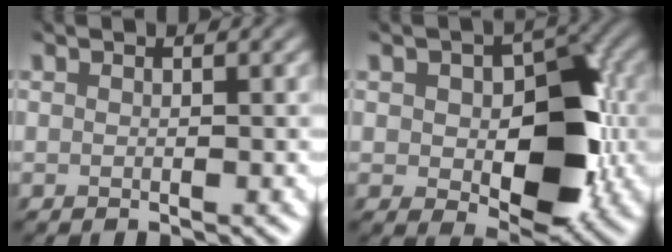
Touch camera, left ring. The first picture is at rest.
{"total": 8.9, "force": [-0.9, 5.5, 7.0], "torque": [-0.111, -0.005, -0.012]}